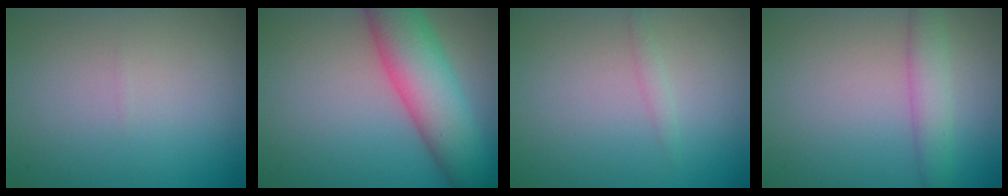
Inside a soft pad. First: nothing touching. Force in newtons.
{"total": 8.7, "press": 8.7, "slide": 0.4}
{"total": 0.7, "press": 0.7, "slide": 0.1}
{"total": 2.9, "press": 2.9, "slide": 0.1}